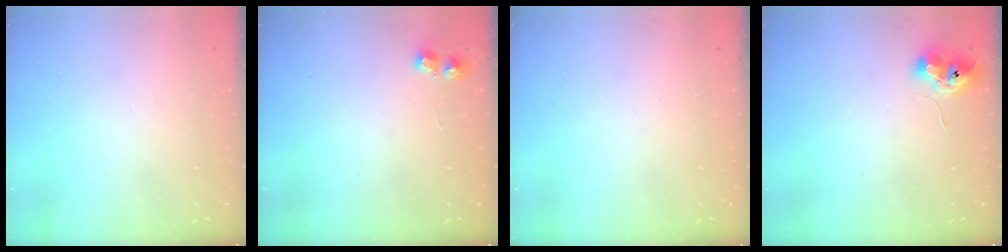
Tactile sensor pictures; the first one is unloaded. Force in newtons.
{"total": 5.7, "press": 5.6, "slide": 0.8}
{"total": 0.0}
{"total": 8.0, "press": 7.9, "slide": 0.8}